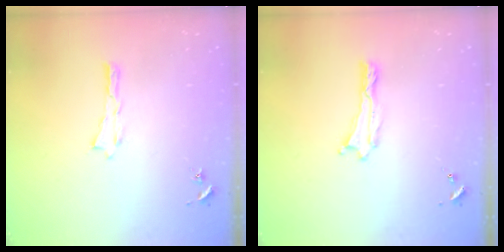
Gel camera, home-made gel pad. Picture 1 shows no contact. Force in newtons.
{"total": 0.0}